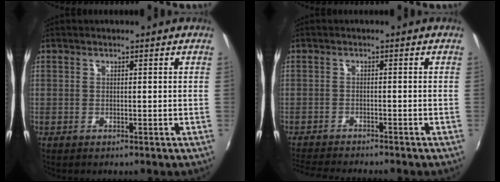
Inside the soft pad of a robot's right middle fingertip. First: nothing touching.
{"total": 6.8, "force": [-6.4, 0.2, 2.3], "torque": [-0.065, -0.021, -0.109]}